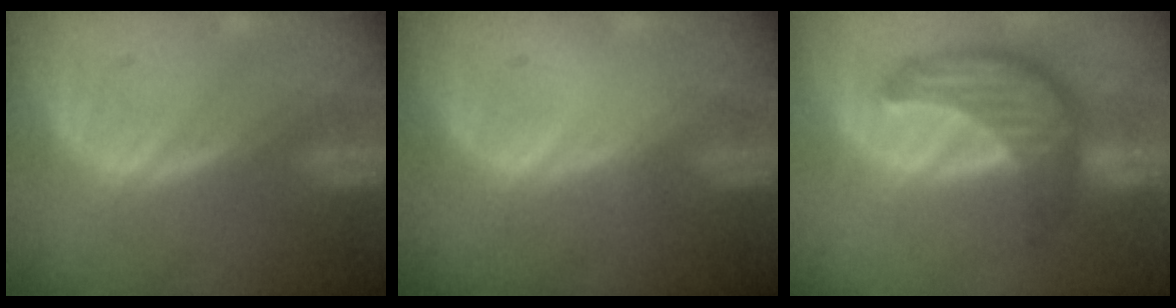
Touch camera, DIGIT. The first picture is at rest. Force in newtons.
{"total": 0.0}
{"total": 8.1, "press": 7.5, "slide": 3.1}